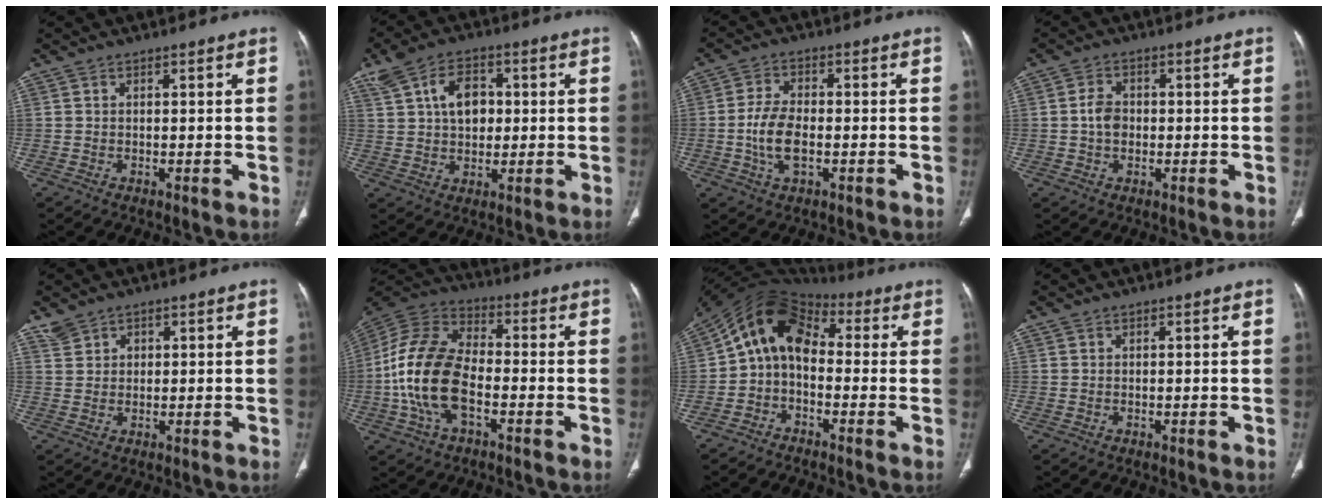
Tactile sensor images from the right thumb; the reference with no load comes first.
{"total": 9.1, "force": [2.1, 6.1, 6.4], "torque": [-0.093, 0.005, 0.039]}
{"total": 7.2, "force": [-1.5, 3.9, 5.9], "torque": [-0.118, 0.008, -0.028]}
{"total": 3.9, "force": [-0.2, 2.9, 2.6], "torque": [-0.042, 0.007, -0.009]}
{"total": 2.7, "force": [1.7, 2.1, 0.5], "torque": [0.002, -0.003, 0.034]}
{"total": 16.9, "force": [-3.7, 9.7, 13.4], "torque": [-0.268, 0.029, -0.071]}
{"total": 10.8, "force": [-0.3, 7.7, 7.5], "torque": [-0.116, 0.051, -0.024]}
{"total": 0.0}